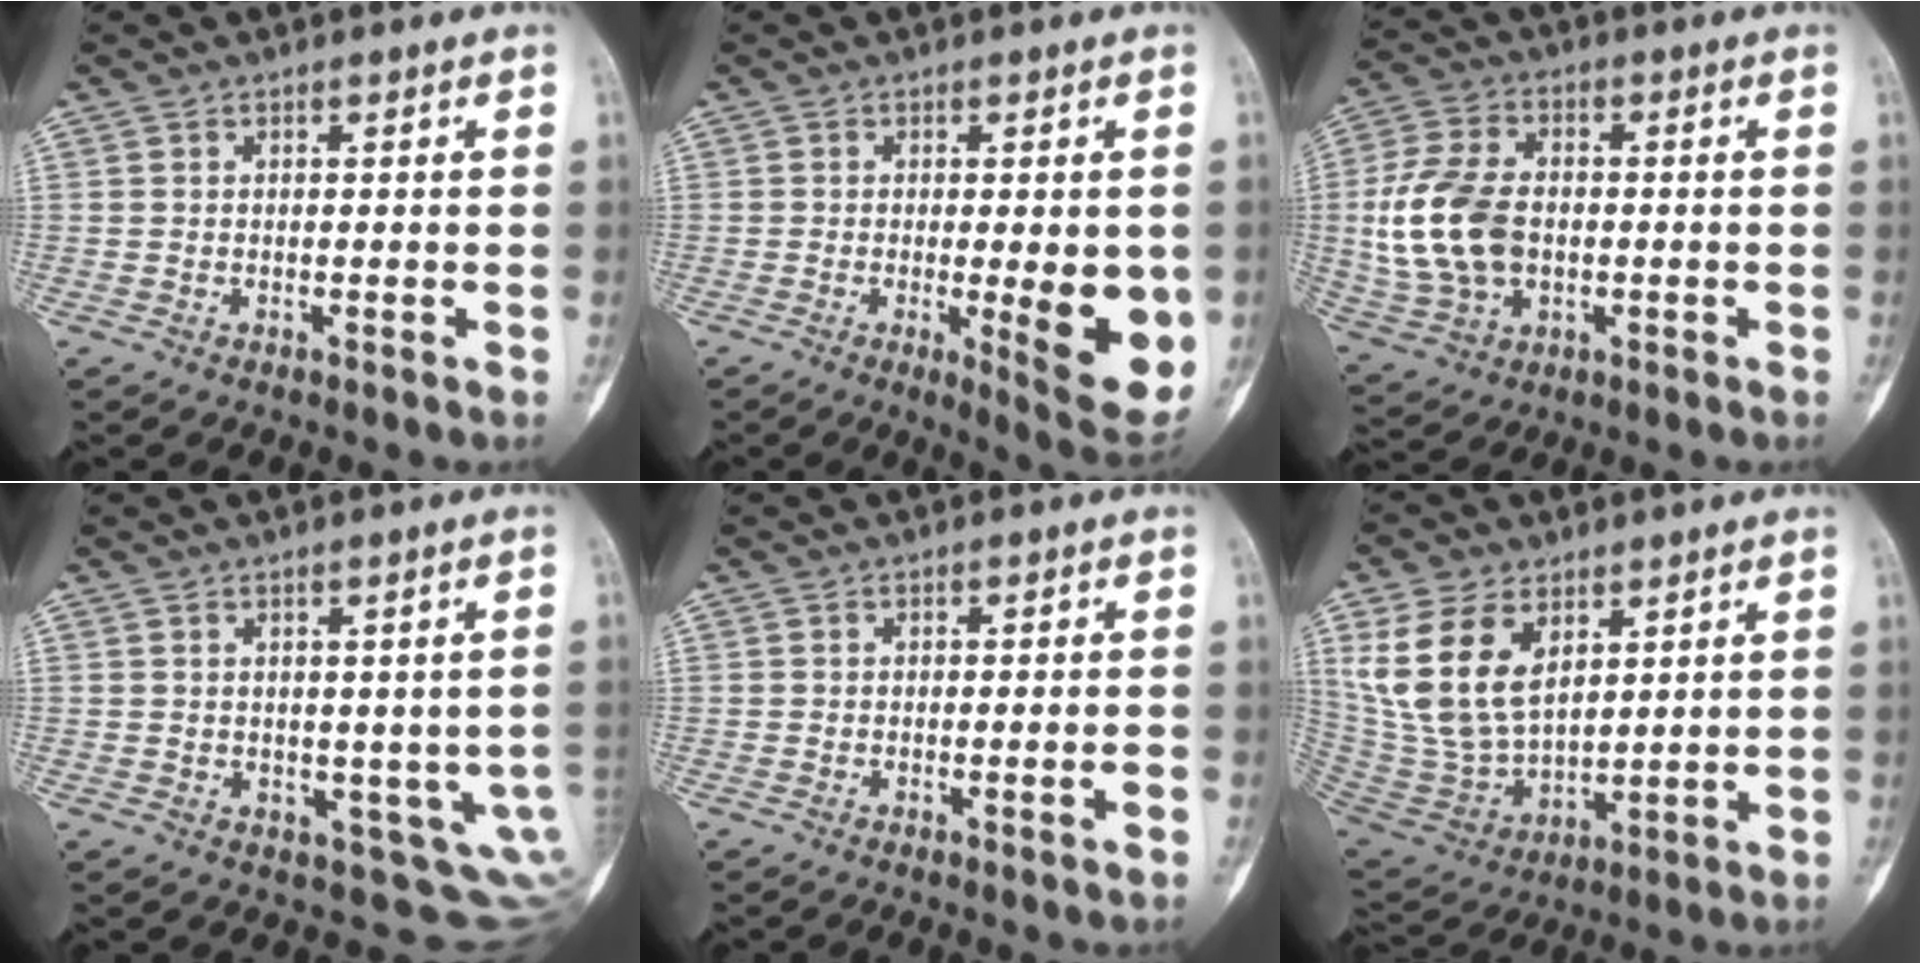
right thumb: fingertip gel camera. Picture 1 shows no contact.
{"total": 11.7, "force": [-1.8, 3.4, 11.0], "torque": [-0.126, -0.022, -0.015]}
{"total": 14.9, "force": [-0.4, 10.0, 11.0], "torque": [-0.219, 0.008, -0.001]}
{"total": 9.6, "force": [0.1, 5.6, 7.8], "torque": [-0.079, -0.024, 0.020]}
{"total": 1.6, "force": [-0.5, 0.2, 1.5], "torque": [-0.024, 0.002, -0.006]}
{"total": 16.0, "force": [6.5, 9.6, 11.0], "torque": [-0.208, -0.025, 0.147]}